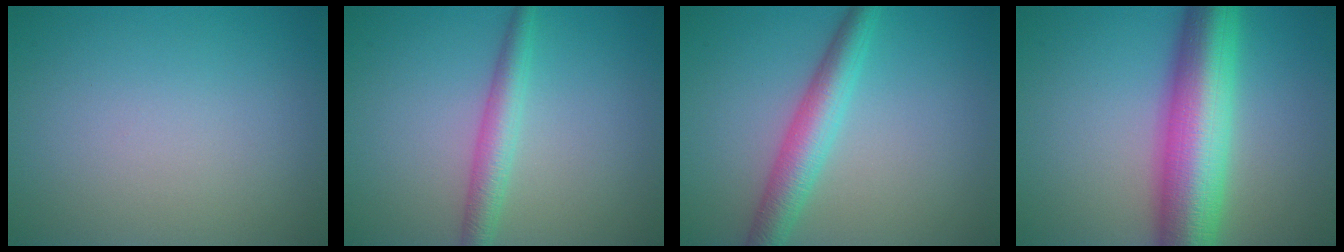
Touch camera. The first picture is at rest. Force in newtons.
{"total": 2.9, "press": 2.9, "slide": 0.0}
{"total": 4.3, "press": 4.3, "slide": 0.2}
{"total": 10.7, "press": 10.7, "slide": 0.1}